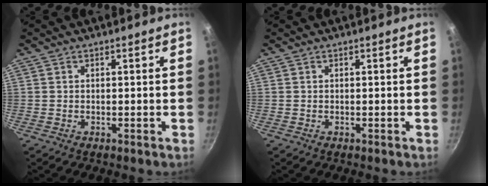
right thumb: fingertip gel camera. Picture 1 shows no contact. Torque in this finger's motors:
{"motor_torque": [-0.41, 0.02, -0.25, 0.12, 0.00]}